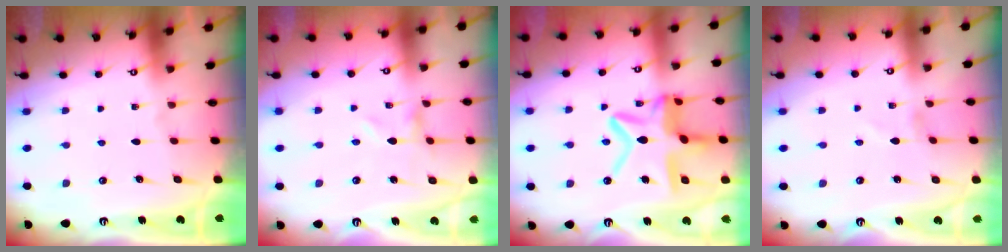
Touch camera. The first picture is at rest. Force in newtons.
{"total": 0.0}
{"total": 16.1, "press": 16.0, "slide": 1.4}
{"total": 1.3, "press": 1.3, "slide": 0.1}